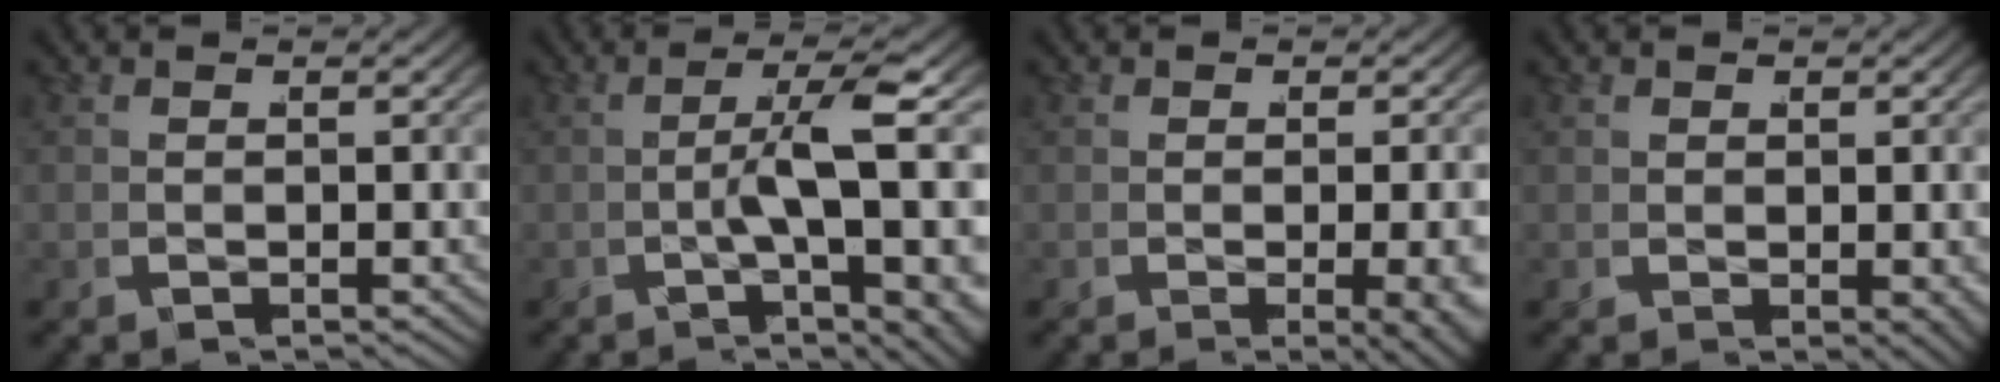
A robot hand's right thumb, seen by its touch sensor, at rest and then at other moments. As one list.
[{"total": 6.4, "force": [-0.7, 0.7, 6.3], "torque": [-0.107, 0.008, -0.021]}, {"total": 2.8, "force": [-0.8, 0.4, 2.6], "torque": [-0.037, -0.012, -0.007]}, {"total": 0.5, "force": [0.2, 0.1, 0.4], "torque": [-0.004, -0.003, 0.009]}]